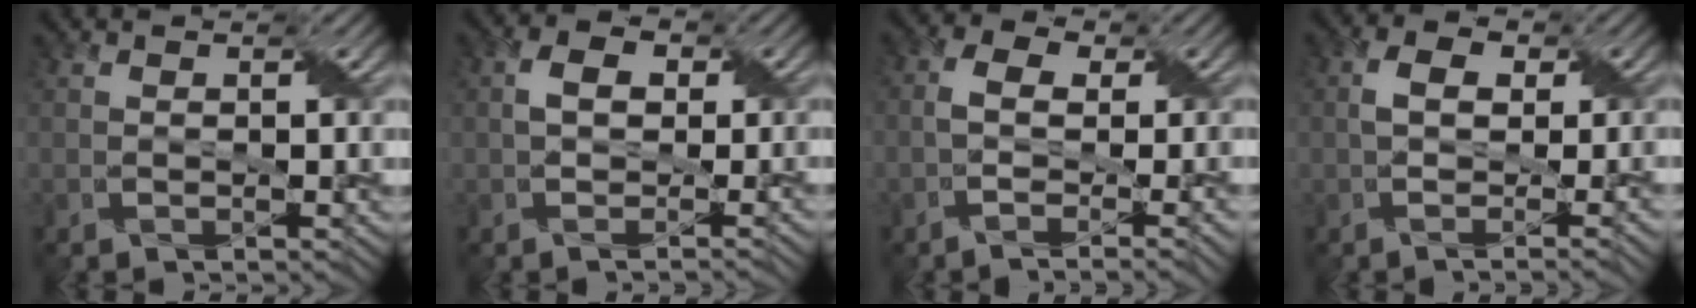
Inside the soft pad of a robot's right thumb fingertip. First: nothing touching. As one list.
[{"total": 3.4, "force": [-0.5, 2.1, 2.6], "torque": [-0.040, -0.001, -0.011]}, {"total": 4.6, "force": [-1.4, 1.7, 4.0], "torque": [-0.072, 0.000, -0.030]}, {"total": 4.1, "force": [-0.5, 1.7, 3.6], "torque": [-0.055, 0.000, -0.011]}]